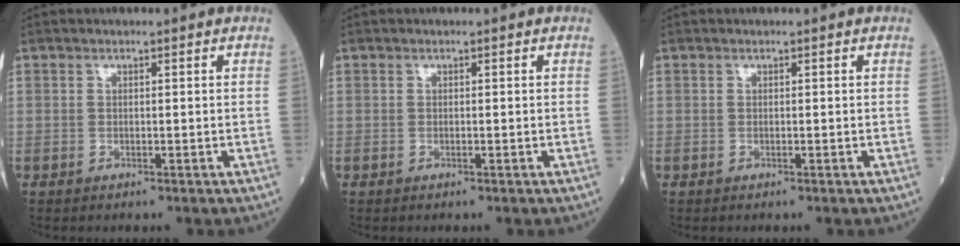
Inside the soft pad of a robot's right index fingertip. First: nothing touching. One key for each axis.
{"total": 0.0}
{"total": 0.0}